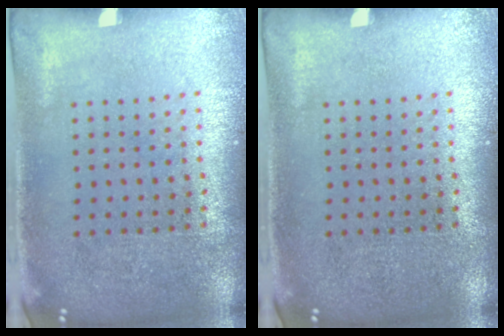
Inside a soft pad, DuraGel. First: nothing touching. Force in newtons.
{"total": 0.0}